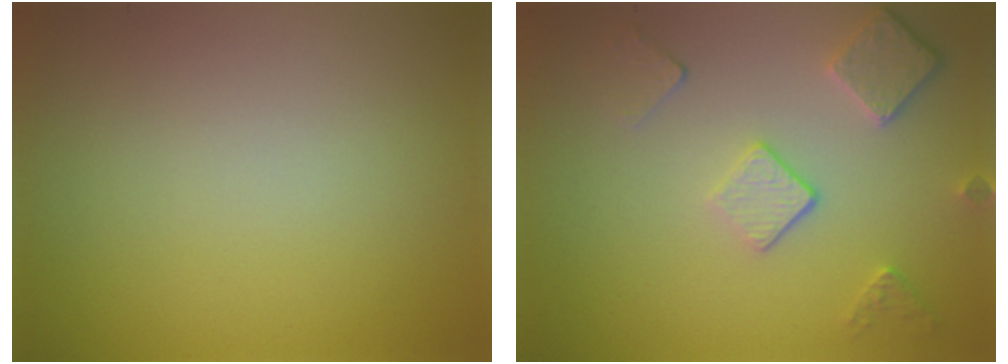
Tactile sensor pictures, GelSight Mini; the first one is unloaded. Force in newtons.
{"total": 3.5, "press": 2.7, "slide": 2.2}